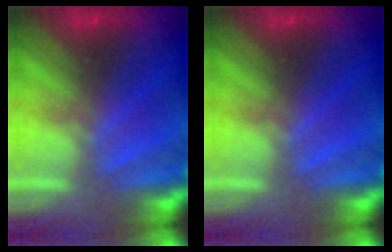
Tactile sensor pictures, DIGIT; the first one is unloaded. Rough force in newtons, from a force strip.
{"total": 0.0}